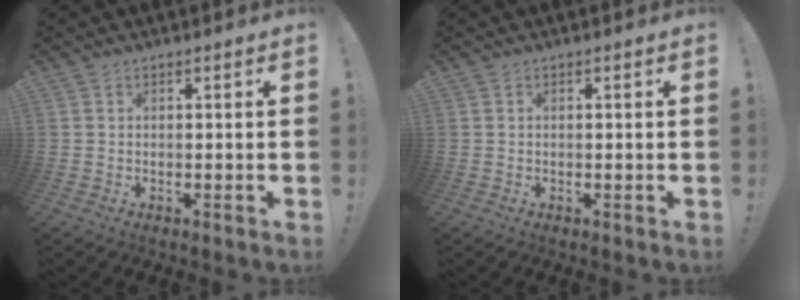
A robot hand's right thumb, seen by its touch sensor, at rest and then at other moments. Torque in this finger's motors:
{"motor_torque": [-0.02, 0.15, -0.03, -0.18, 0.00]}